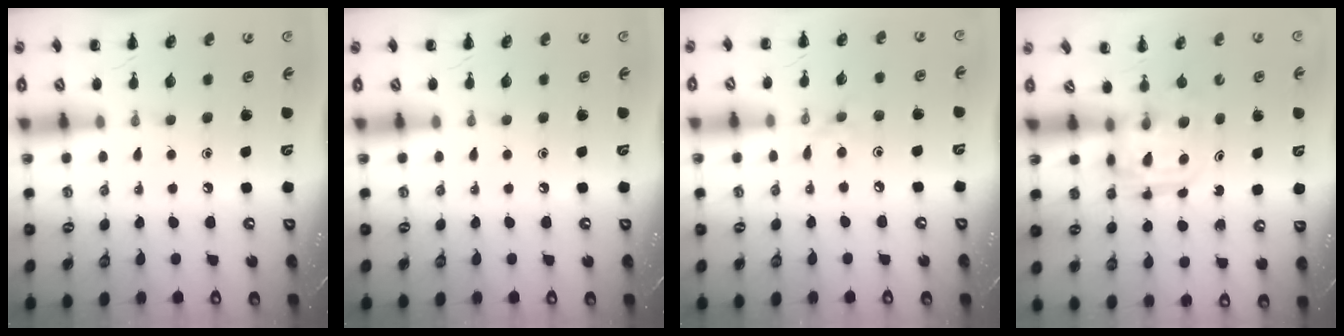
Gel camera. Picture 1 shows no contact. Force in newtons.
{"total": 0.0}
{"total": 4.3, "press": 4.1, "slide": 1.2}
{"total": 3.1, "press": 3.1, "slide": 0.2}